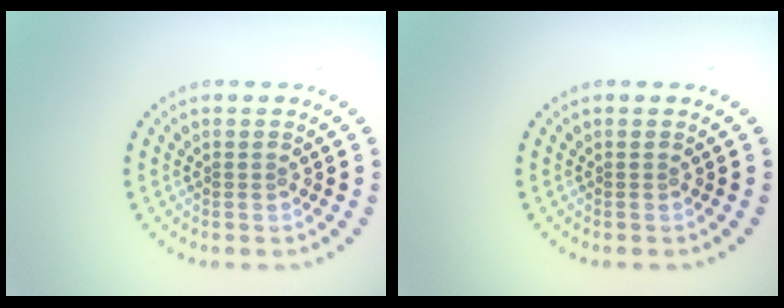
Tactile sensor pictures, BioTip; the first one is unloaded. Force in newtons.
{"total": 0.0}